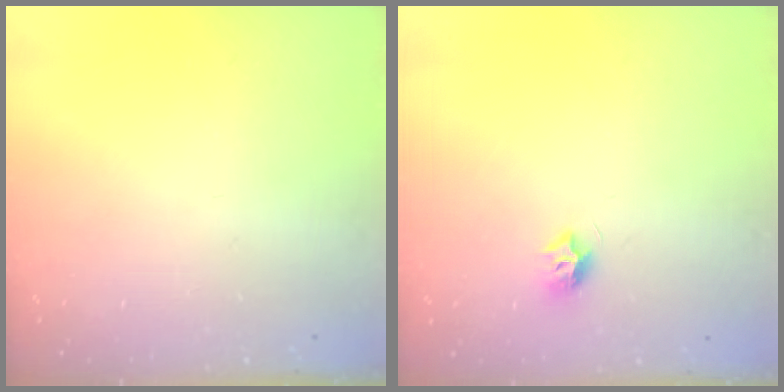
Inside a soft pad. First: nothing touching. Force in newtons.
{"total": 7.4, "press": 7.4, "slide": 0.6}